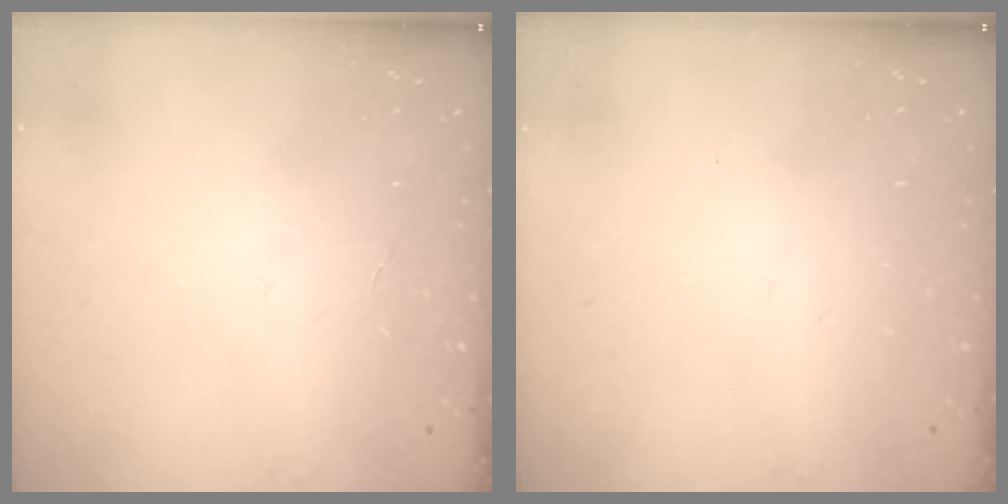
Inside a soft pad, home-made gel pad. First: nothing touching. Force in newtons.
{"total": 0.0}